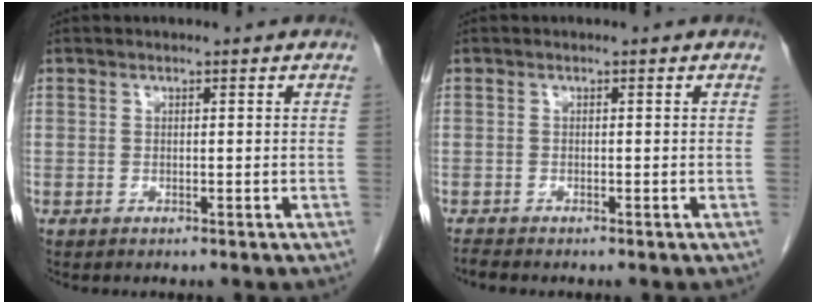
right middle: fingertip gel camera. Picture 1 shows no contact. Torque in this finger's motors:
{"motor_torque": [0.06, 0.07, -0.02, 0.00]}